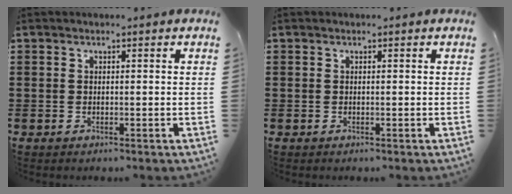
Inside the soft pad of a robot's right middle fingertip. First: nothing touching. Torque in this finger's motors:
{"motor_torque": [0.00, 0.00, 0.00, 0.00]}